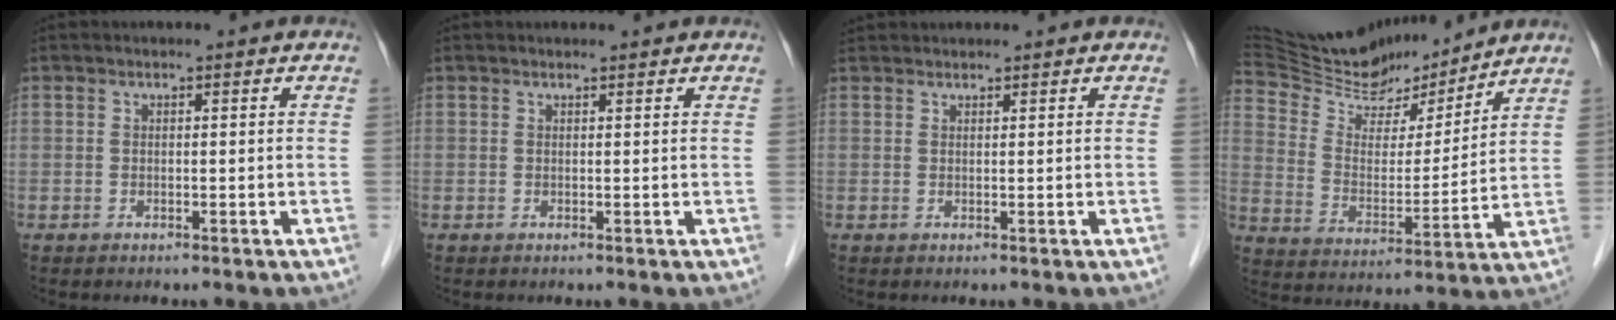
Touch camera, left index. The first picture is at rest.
{"total": 1.5, "force": [1.4, 0.6, 0.2], "torque": [0.005, 0.010, 0.020]}
{"total": 2.5, "force": [2.3, 0.8, 0.4], "torque": [0.005, 0.023, 0.040]}
{"total": 21.7, "force": [19.8, 5.0, 7.5], "torque": [-0.140, 0.006, 0.330]}